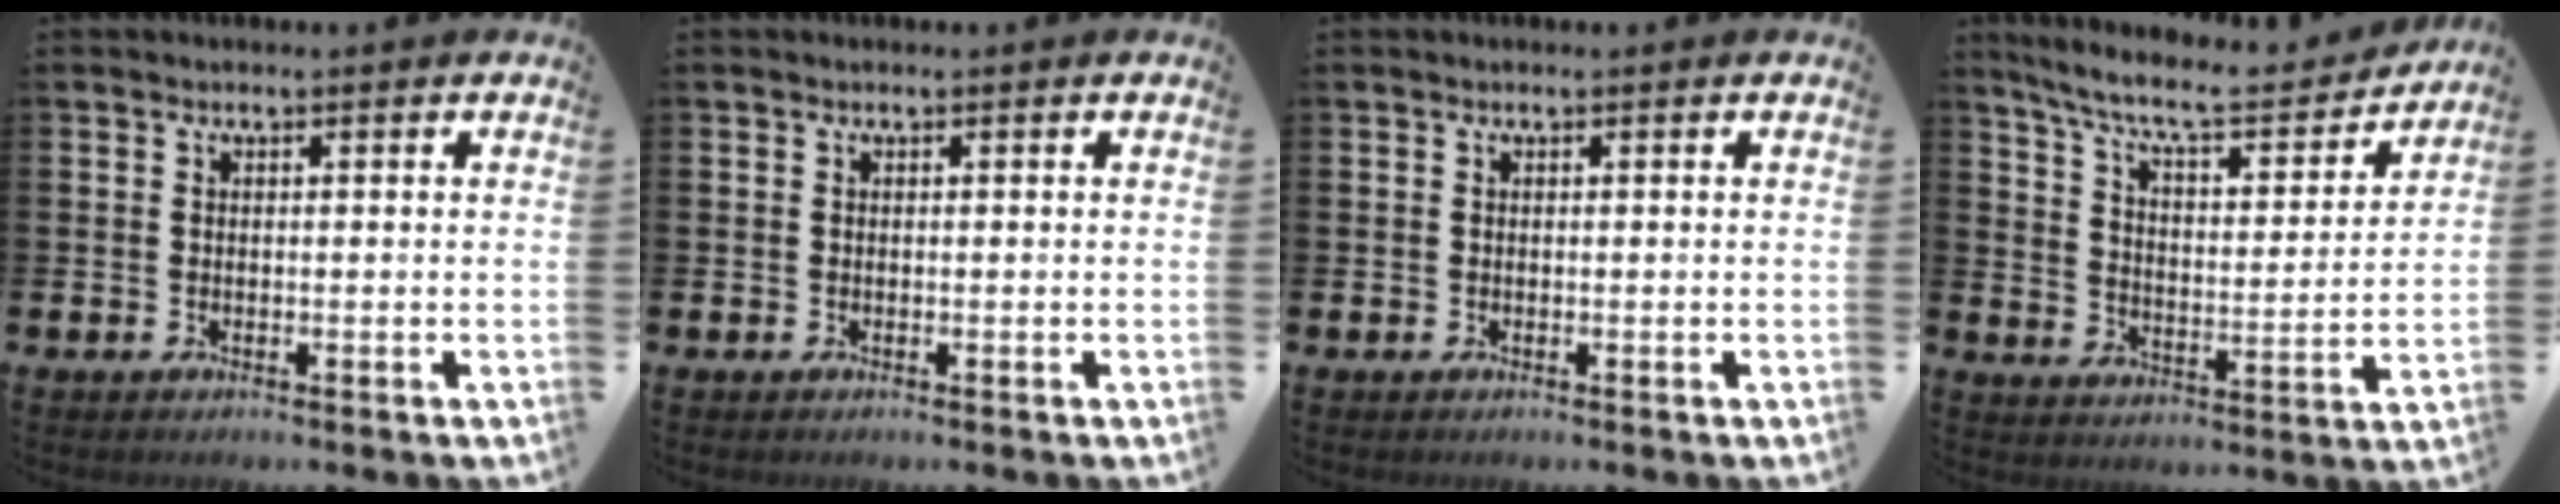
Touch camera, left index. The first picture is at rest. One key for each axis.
{"total": 0.0}
{"total": 0.0}
{"total": 8.5, "fx": 7.6, "fy": 1.4, "fz": 3.5, "tx": -0.097, "ty": -0.051, "tz": 0.128}